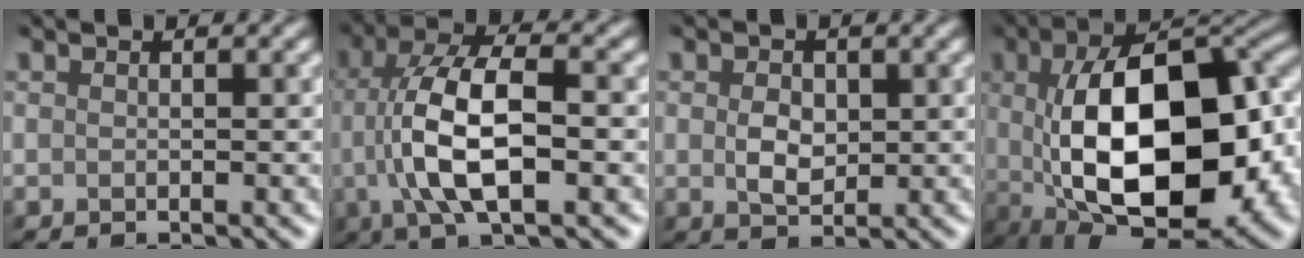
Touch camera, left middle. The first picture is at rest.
{"total": 8.3, "force": [-0.8, 2.9, 7.7], "torque": [-0.159, 0.017, -0.014]}
{"total": 1.9, "force": [0.4, 1.4, 1.2], "torque": [-0.033, -0.001, 0.010]}
{"total": 16.3, "force": [-0.2, 8.4, 14.0], "torque": [-0.218, -0.003, 0.017]}